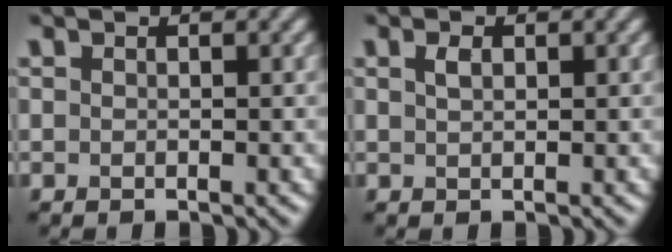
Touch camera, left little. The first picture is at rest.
{"total": 1.1, "force": [0.5, 0.5, 0.8], "torque": [-0.019, 0.003, 0.010]}